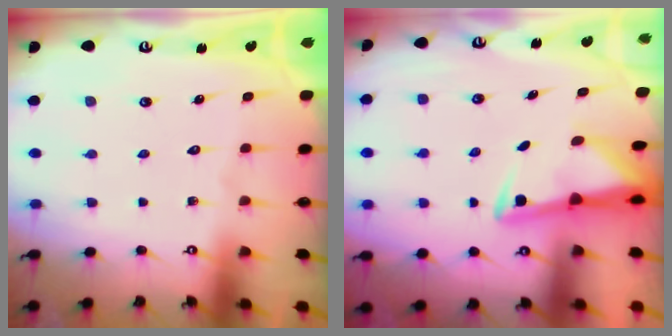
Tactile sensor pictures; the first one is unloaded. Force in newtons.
{"total": 3.0, "press": 2.9, "slide": 0.5}